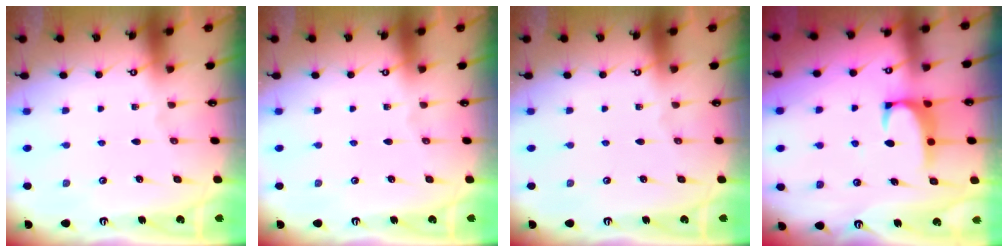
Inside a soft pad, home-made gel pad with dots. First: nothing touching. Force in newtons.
{"total": 0.0}
{"total": 0.0}
{"total": 2.0, "press": 1.9, "slide": 0.7}